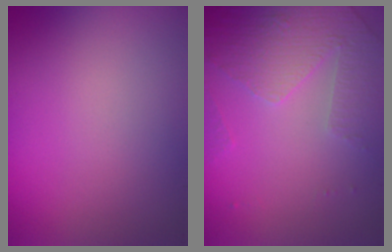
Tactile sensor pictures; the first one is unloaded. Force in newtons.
{"total": 4.8, "press": 3.3, "slide": 3.6}